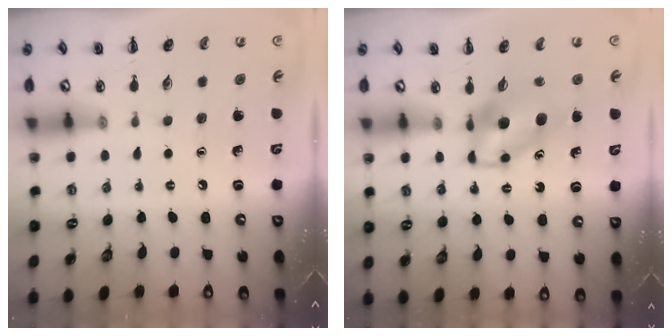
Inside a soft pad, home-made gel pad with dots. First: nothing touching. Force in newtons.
{"total": 6.5, "press": 6.4, "slide": 1.4}